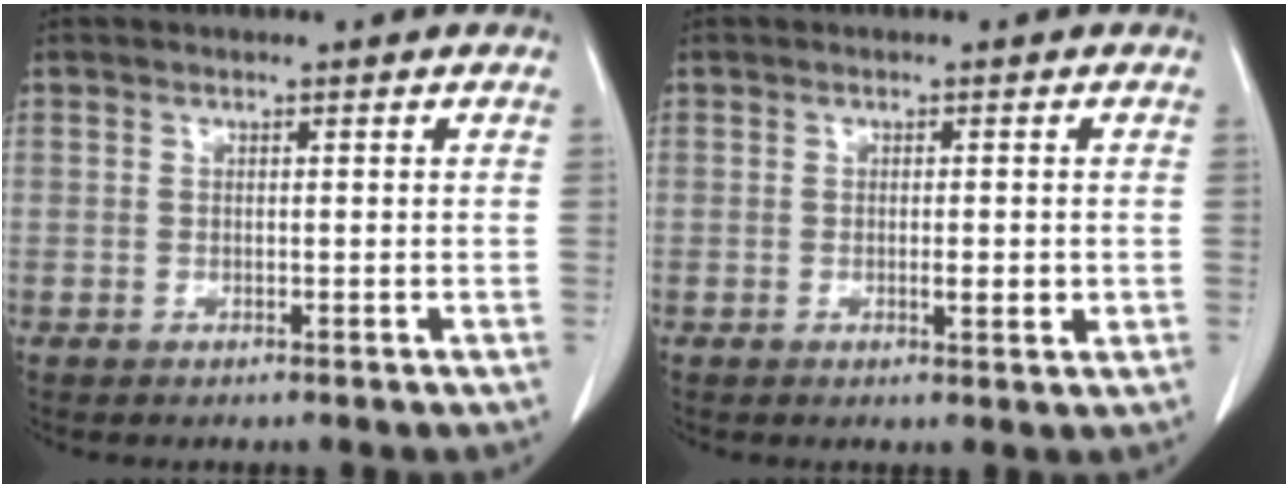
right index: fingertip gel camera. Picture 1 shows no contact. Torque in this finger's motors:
{"motor_torque": [0.42, 0.03, 0.18, 0.03]}